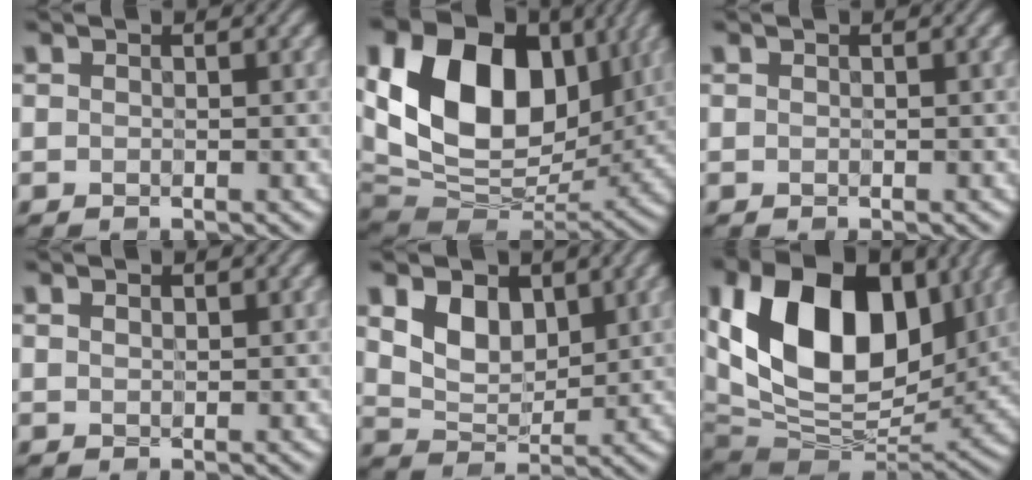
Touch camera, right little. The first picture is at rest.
{"total": 16.3, "force": [4.0, 11.0, 11.3], "torque": [-0.211, 0.017, 0.070]}
{"total": 0.0}
{"total": 0.8, "force": [0.5, 0.4, 0.5], "torque": [-0.007, 0.003, 0.008]}
{"total": 4.4, "force": [1.6, 3.0, 2.7], "torque": [-0.063, -0.015, 0.025]}
{"total": 16.1, "force": [3.4, 10.5, 11.8], "torque": [-0.209, 0.011, 0.056]}